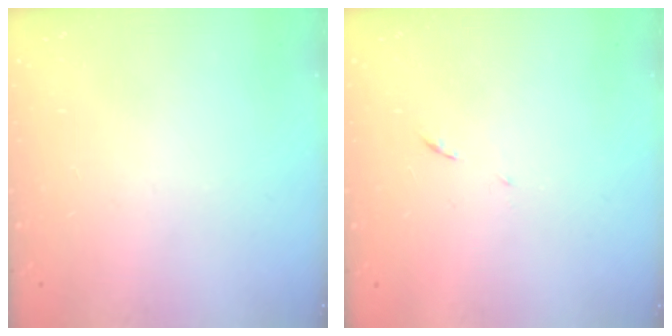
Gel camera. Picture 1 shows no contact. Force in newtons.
{"total": 5.6, "press": 5.6, "slide": 0.4}